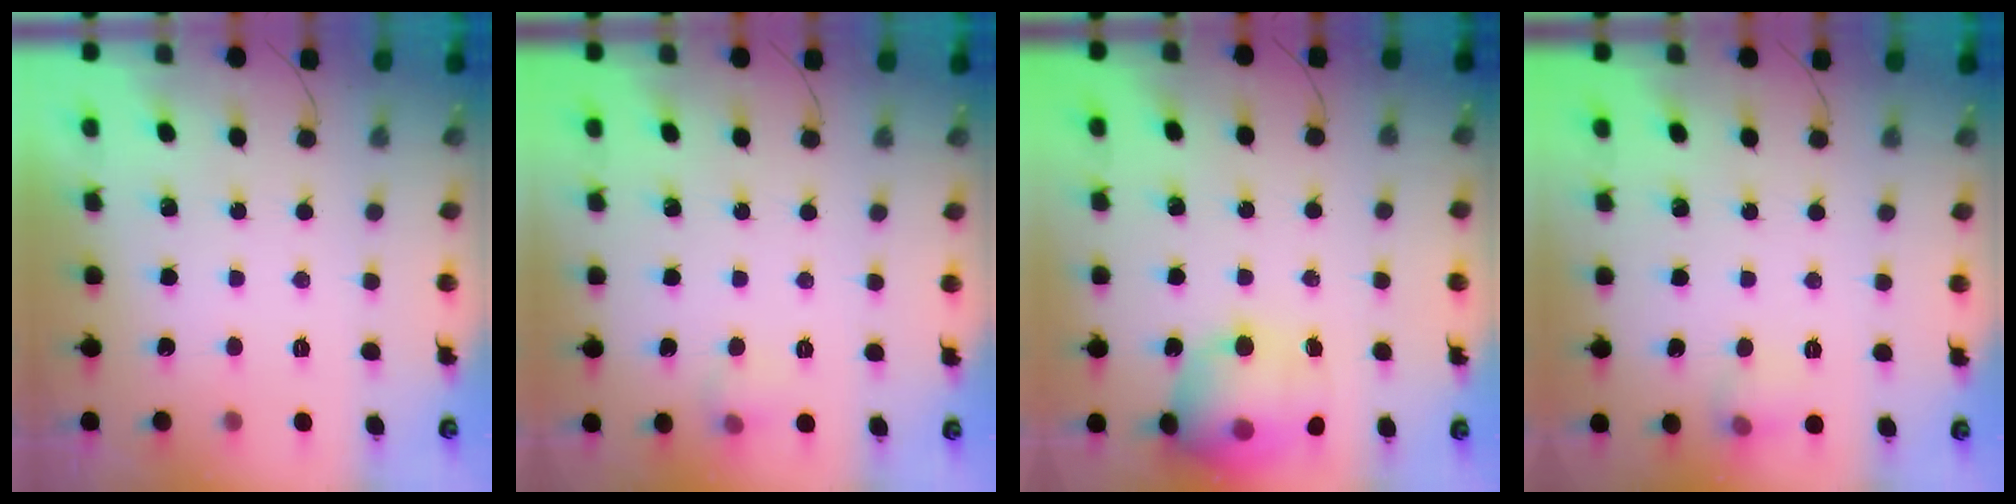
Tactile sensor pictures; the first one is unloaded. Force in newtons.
{"total": 4.6, "press": 4.3, "slide": 1.7}
{"total": 17.8, "press": 17.5, "slide": 3.0}
{"total": 6.6, "press": 6.4, "slide": 1.5}